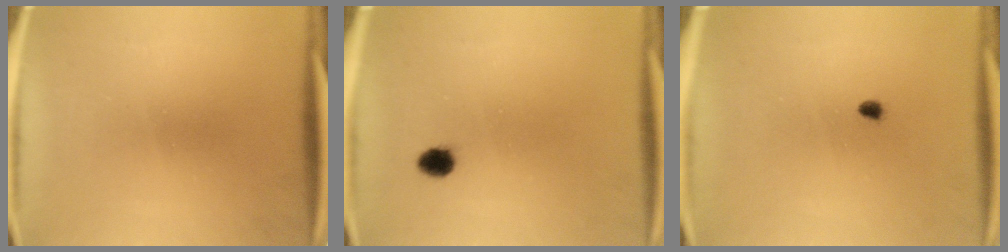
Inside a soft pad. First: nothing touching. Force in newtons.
{"total": 2.5}
{"total": 1.3}